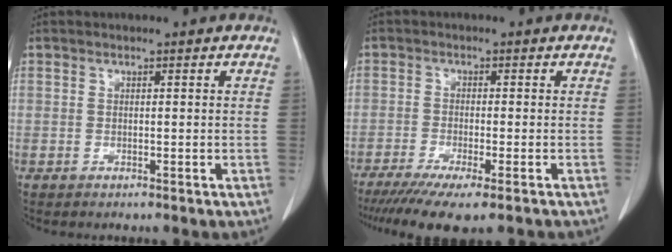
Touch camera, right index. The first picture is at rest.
{"total": 11.1, "force": [-8.6, 1.1, 7.0], "torque": [-0.096, -0.024, -0.133]}